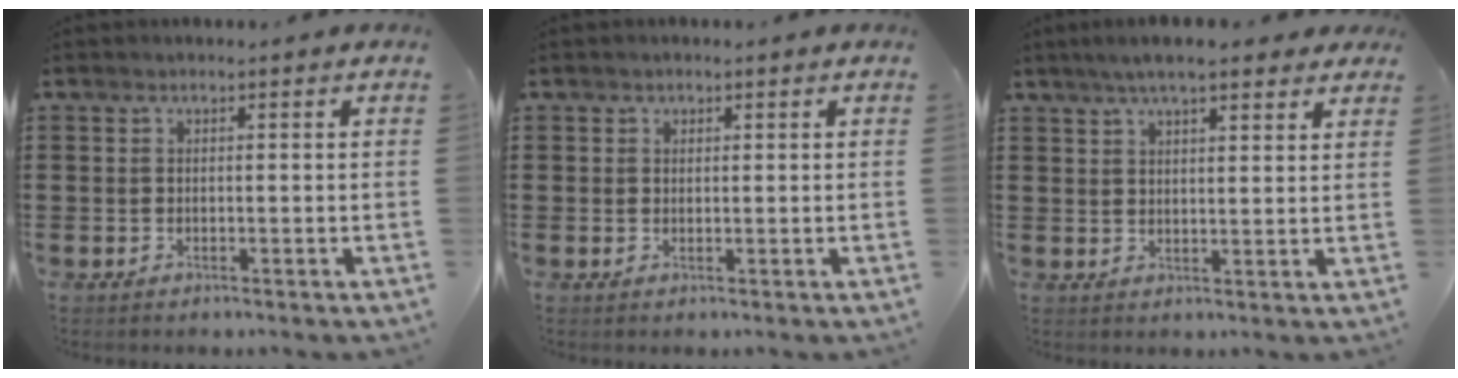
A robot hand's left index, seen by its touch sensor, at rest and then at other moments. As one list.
[{"total": 0.8, "force": [0.6, 0.6, 0.2], "torque": [-0.005, 0.002, 0.012]}, {"total": 5.6, "force": [4.5, 1.2, 3.1], "torque": [-0.071, 0.001, 0.080]}]